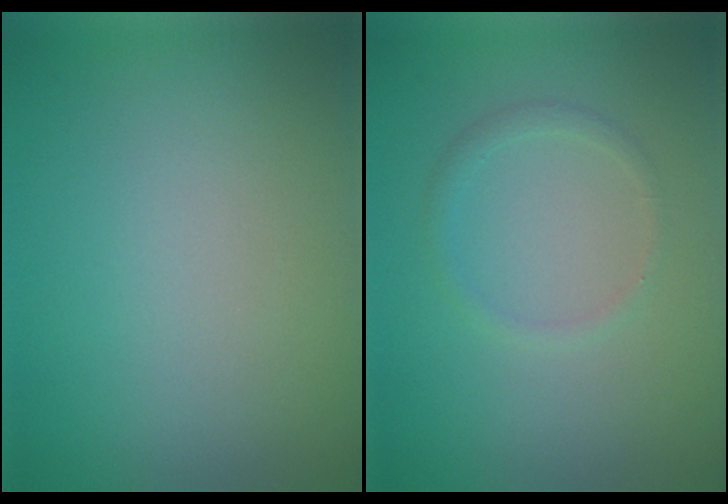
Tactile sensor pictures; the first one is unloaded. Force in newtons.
{"total": 1.1, "press": 1.1, "slide": 0.0}